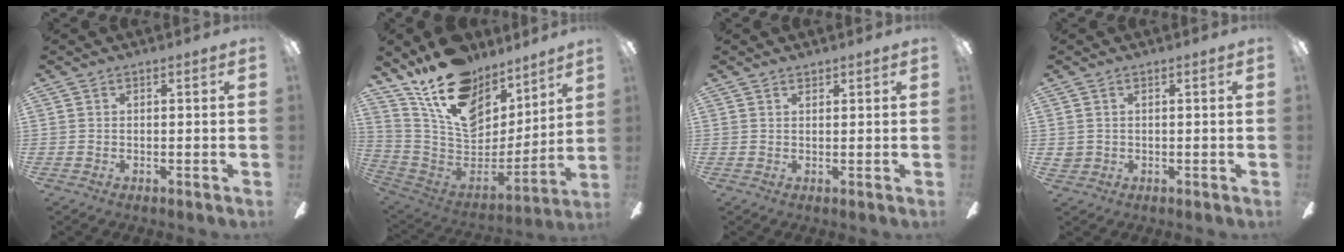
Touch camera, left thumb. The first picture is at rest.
{"total": 19.5, "force": [12.7, 11.1, 9.7], "torque": [-0.176, -0.086, 0.233]}
{"total": 1.0, "force": [0.9, 0.4, 0.2], "torque": [-0.004, 0.000, 0.017]}
{"total": 1.5, "force": [0.4, 1.4, 0.4], "torque": [-0.011, 0.003, 0.007]}